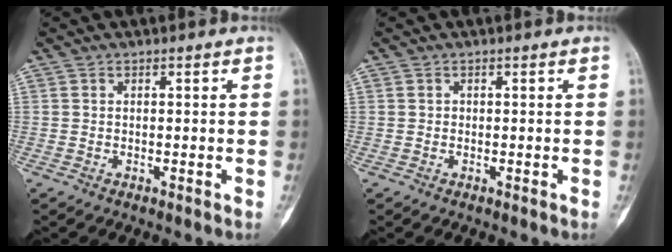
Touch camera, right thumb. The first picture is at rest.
{"total": 0.5, "force": [0.1, 0.5, 0.1], "torque": [0.005, 0.002, 0.002]}